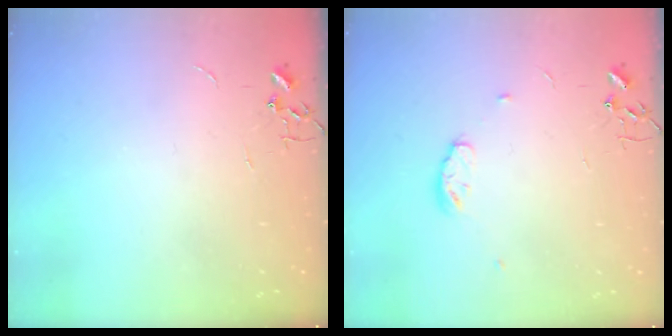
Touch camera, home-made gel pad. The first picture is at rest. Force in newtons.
{"total": 6.5, "press": 6.5, "slide": 0.8}